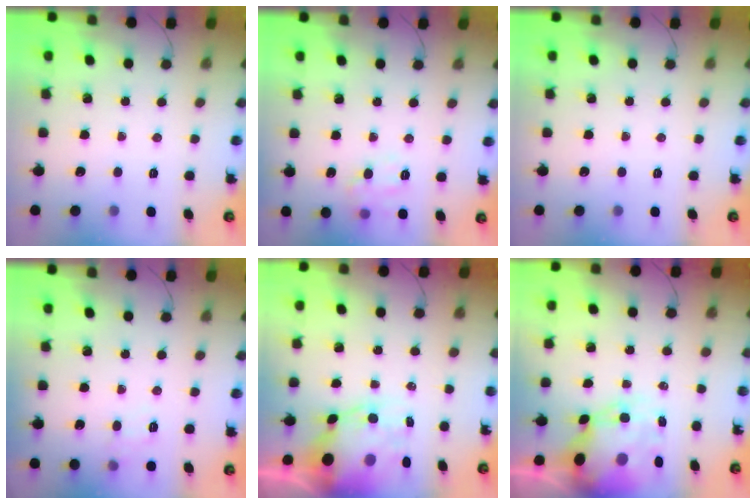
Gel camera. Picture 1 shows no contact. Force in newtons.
{"total": 8.5, "press": 8.5, "slide": 0.6}
{"total": 0.0}
{"total": 7.0, "press": 6.8, "slide": 1.5}
{"total": 8.2, "press": 7.7, "slide": 2.7}
{"total": 11.4, "press": 11.1, "slide": 2.7}